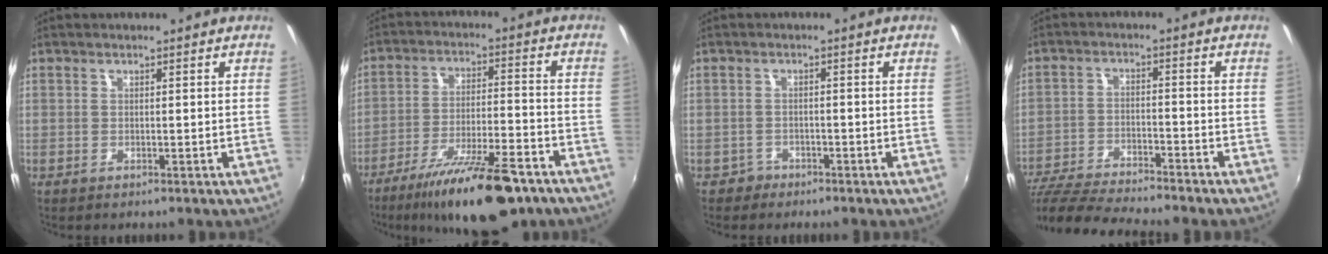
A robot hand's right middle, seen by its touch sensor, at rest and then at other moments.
{"total": 17.8, "force": [-12.9, 4.2, 11.5], "torque": [-0.205, -0.024, -0.200]}
{"total": 2.3, "force": [-1.6, 1.6, -0.1], "torque": [-0.006, 0.006, -0.026]}
{"total": 15.1, "force": [-13.5, 1.2, 6.8], "torque": [-0.149, -0.028, -0.233]}